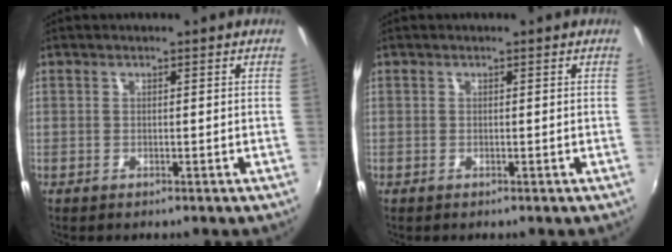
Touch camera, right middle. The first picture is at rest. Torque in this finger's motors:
{"motor_torque": [0.00, 0.00, 0.00, 0.00]}